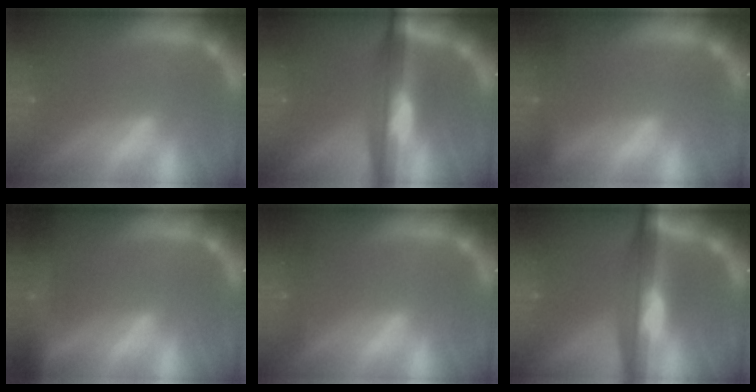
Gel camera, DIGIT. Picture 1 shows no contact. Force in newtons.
{"total": 8.5}
{"total": 2.4}
{"total": 8.5}
{"total": 1.4}
{"total": 9.0}